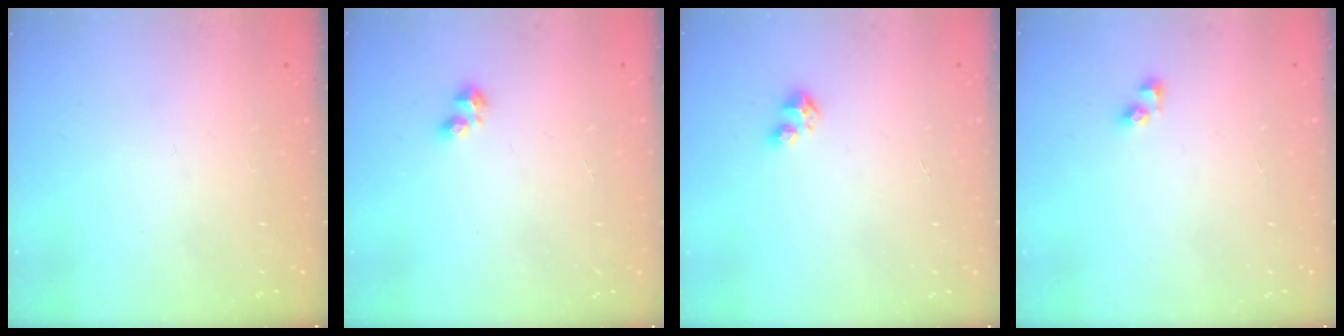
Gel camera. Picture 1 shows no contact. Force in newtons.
{"total": 2.9, "press": 2.8, "slide": 0.5}
{"total": 3.3, "press": 3.2, "slide": 0.3}
{"total": 3.9, "press": 3.9, "slide": 0.3}